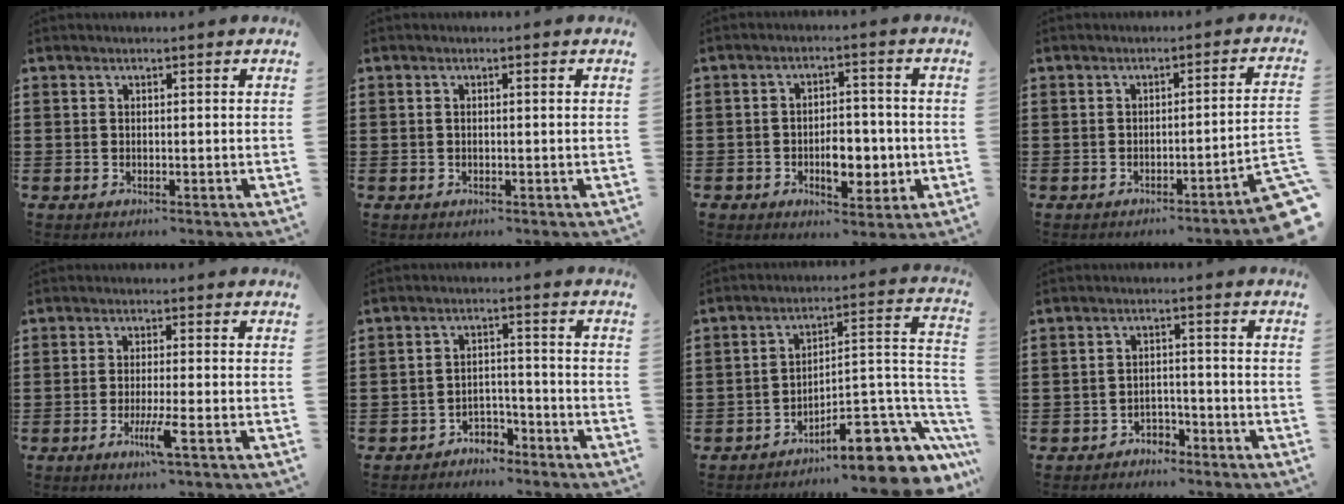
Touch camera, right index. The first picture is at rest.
{"total": 0.6, "force": [0.1, 0.1, 0.6], "torque": [-0.011, 0.000, 0.001]}
{"total": 6.3, "force": [-1.8, 3.8, 4.7], "torque": [-0.066, 0.005, -0.034]}
{"total": 3.5, "force": [-2.5, -0.2, 2.4], "torque": [-0.041, -0.011, -0.047]}
{"total": 4.6, "force": [-2.1, 0.0, 4.1], "torque": [-0.087, -0.022, -0.040]}
{"total": 3.1, "force": [-2.9, 1.2, 0.2], "torque": [-0.010, 0.007, -0.059]}
{"total": 10.7, "force": [-7.6, 3.8, 6.5], "torque": [-0.074, 0.017, -0.139]}
{"total": 2.5, "force": [-2.3, 0.9, 0.0], "torque": [-0.009, 0.003, -0.050]}